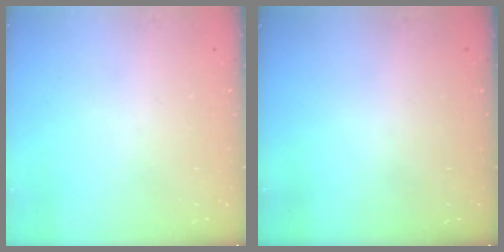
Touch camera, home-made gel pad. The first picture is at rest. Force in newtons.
{"total": 0.0}